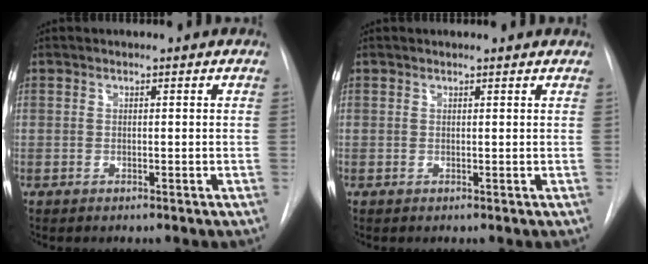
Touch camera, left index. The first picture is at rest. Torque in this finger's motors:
{"motor_torque": [0.09, -0.10, -0.16, 0.03]}